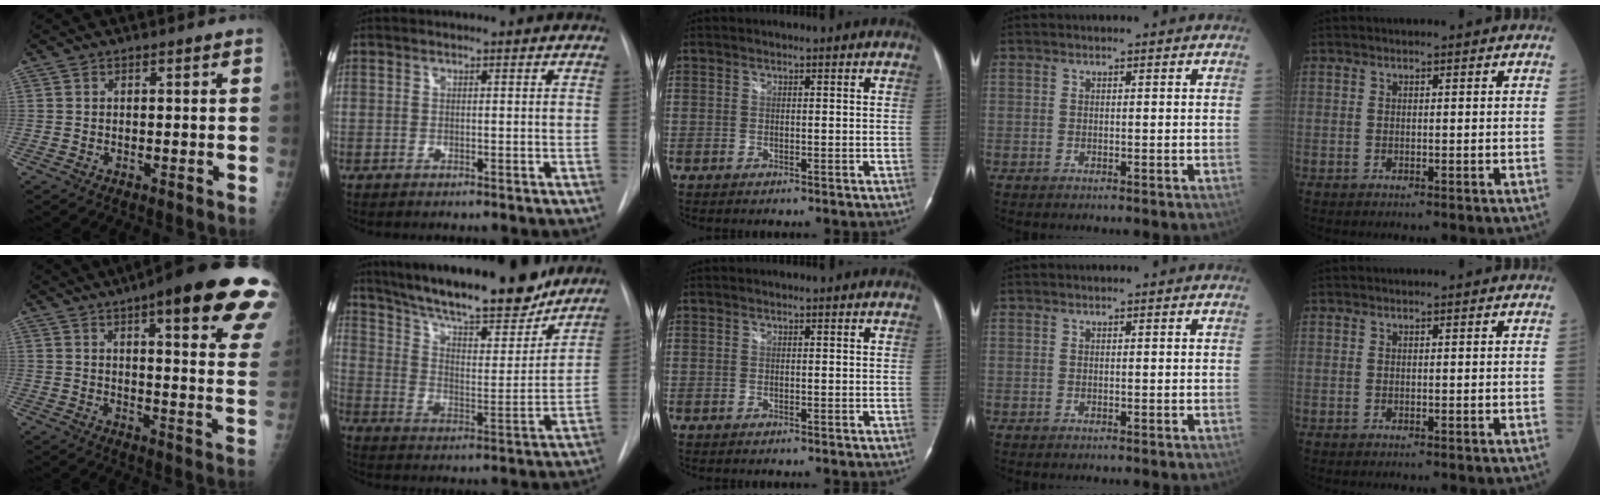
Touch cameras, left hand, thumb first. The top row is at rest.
{"thumb": {"total": 24.9, "force": [14.6, 5.4, 19.4], "torque": [-0.208, -0.033, 0.177]}, "index": {"total": 22.7, "force": [19.3, 4.5, 11.1], "torque": [-0.185, -0.003, 0.288]}}